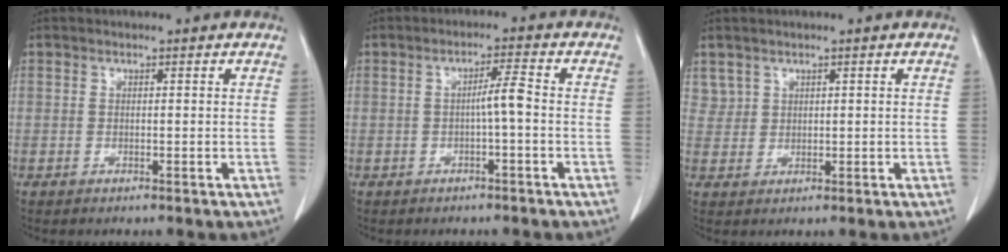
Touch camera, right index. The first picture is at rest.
{"total": 3.1, "force": [-0.6, -0.1, 3.0], "torque": [-0.049, 0.004, -0.010]}
{"total": 2.2, "force": [1.5, 1.6, 0.0], "torque": [0.011, 0.003, 0.028]}